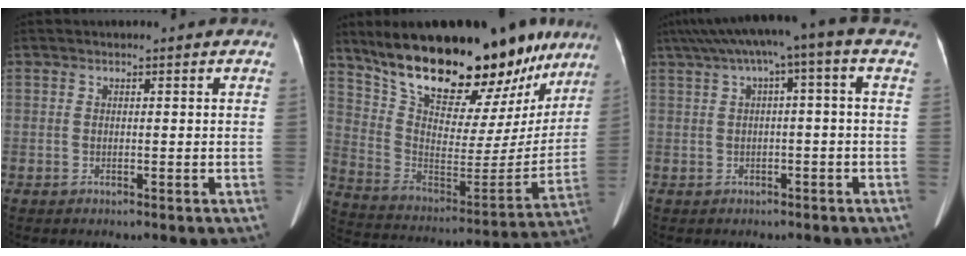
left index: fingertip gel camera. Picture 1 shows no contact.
{"total": 30.1, "force": [23.0, 9.4, 17.0], "torque": [-0.272, -0.014, 0.341]}
{"total": 6.8, "force": [2.4, 0.2, 6.3], "torque": [-0.105, 0.048, 0.039]}